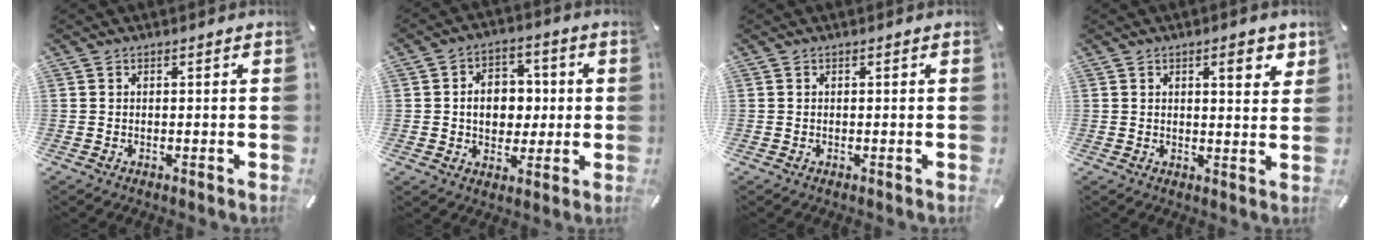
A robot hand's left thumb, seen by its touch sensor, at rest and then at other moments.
{"total": 9.1, "force": [0.0, 7.5, 5.2], "torque": [-0.075, 0.013, 0.001]}
{"total": 0.0}
{"total": 4.9, "force": [2.6, 1.6, 3.9], "torque": [-0.048, -0.010, 0.038]}